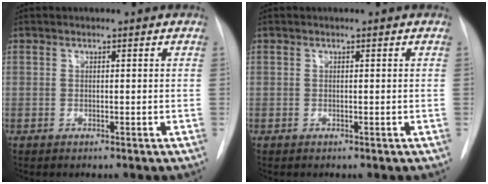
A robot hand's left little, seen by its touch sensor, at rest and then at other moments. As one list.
[{"total": 0.0}]